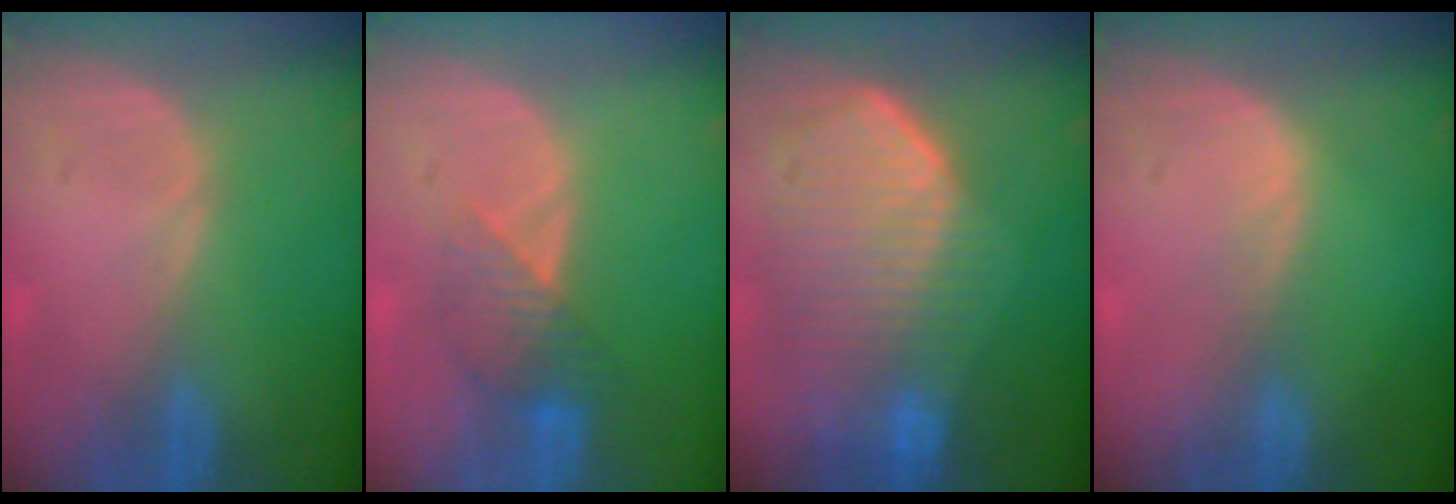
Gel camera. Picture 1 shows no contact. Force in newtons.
{"total": 3.9, "press": 3.8, "slide": 0.8}
{"total": 10.8, "press": 9.4, "slide": 5.3}
{"total": 0.9, "press": 0.9, "slide": 0.1}